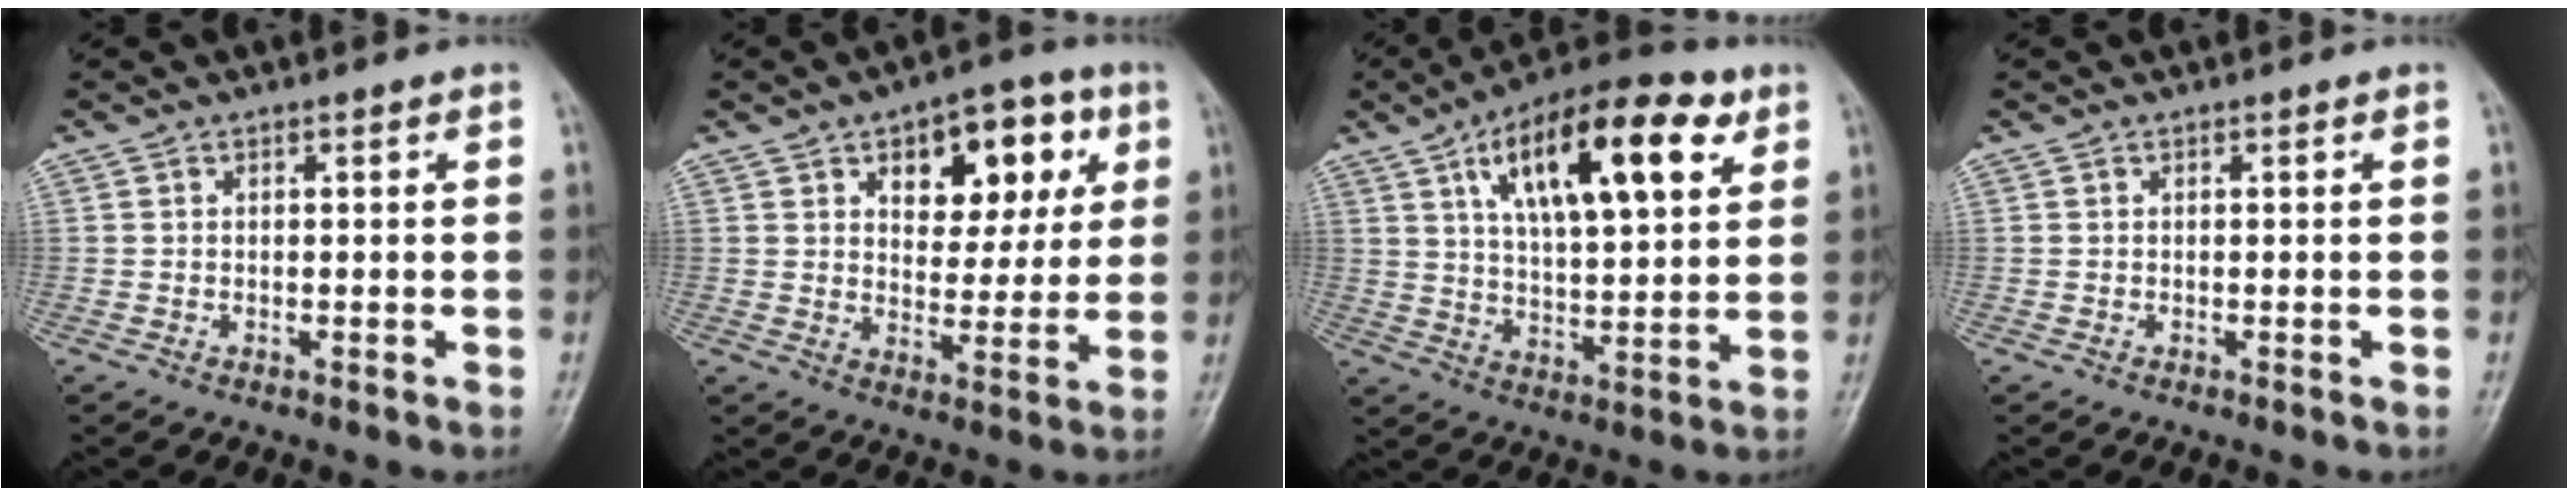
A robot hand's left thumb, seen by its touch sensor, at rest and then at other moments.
{"total": 13.9, "force": [5.6, 8.0, 9.9], "torque": [-0.086, -0.008, 0.081]}
{"total": 20.7, "force": [8.8, 8.4, 16.8], "torque": [-0.238, -0.014, 0.141]}
{"total": 0.0}